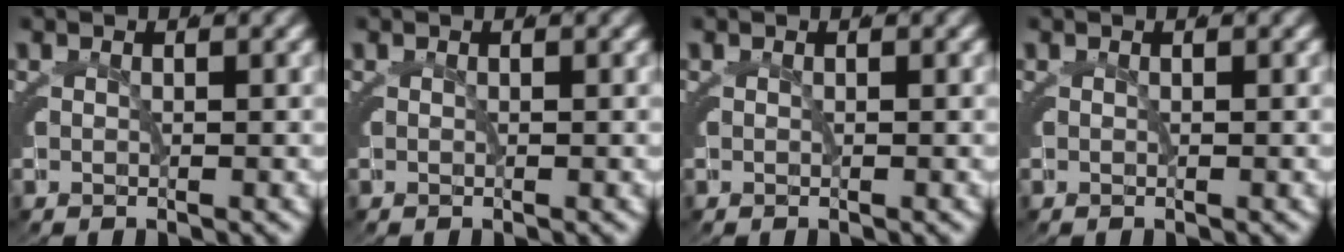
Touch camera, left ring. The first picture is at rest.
{"total": 0.0}
{"total": 0.0}
{"total": 0.0}